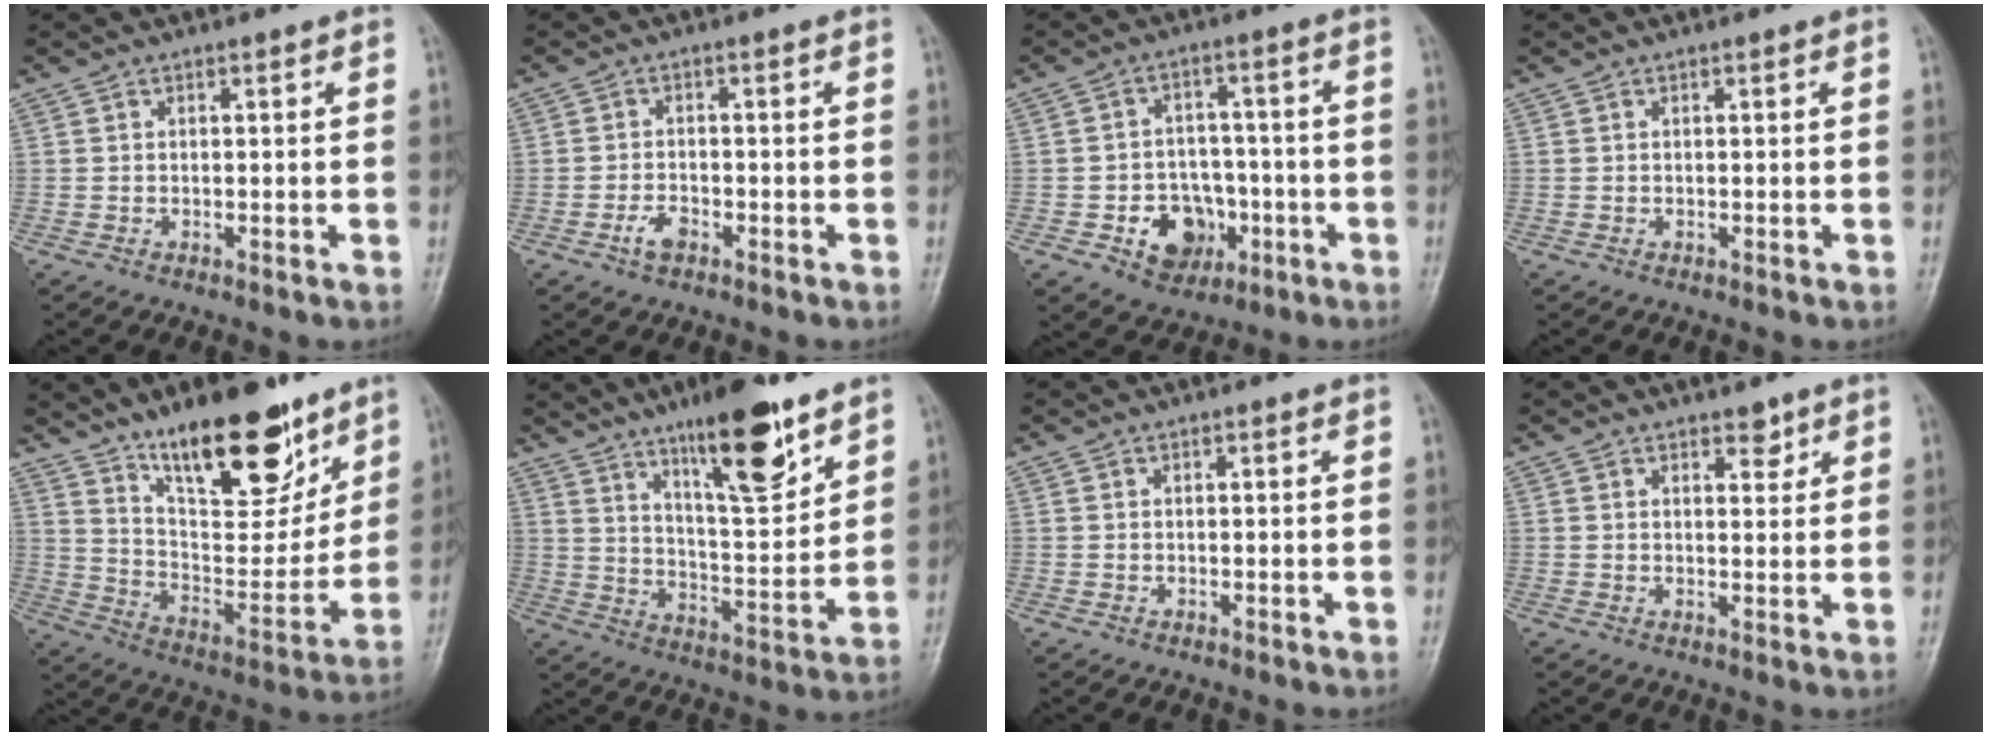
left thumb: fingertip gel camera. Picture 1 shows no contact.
{"total": 2.9, "force": [-1.6, 1.6, 1.8], "torque": [-0.034, 0.011, -0.030]}
{"total": 9.7, "force": [-3.5, 7.6, 4.9], "torque": [-0.031, 0.026, -0.049]}
{"total": 0.0}
{"total": 21.4, "force": [14.2, 8.1, 13.8], "torque": [-0.163, -0.082, 0.240]}
{"total": 16.4, "force": [10.5, 4.2, 11.9], "torque": [-0.163, -0.065, 0.179]}
{"total": 0.0}
{"total": 2.6, "force": [1.9, 1.4, 1.2], "torque": [-0.001, -0.011, 0.027]}